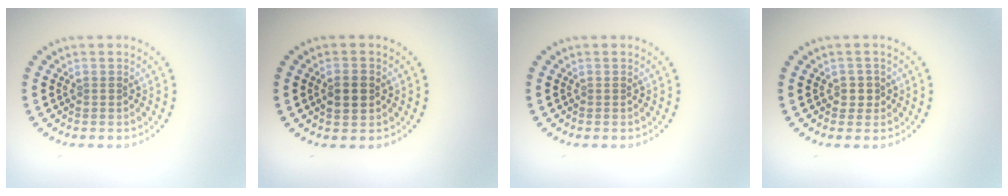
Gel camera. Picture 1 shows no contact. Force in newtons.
{"total": 2.4, "press": 2.4, "slide": 0.1}
{"total": 0.0}
{"total": 1.2, "press": 1.1, "slide": 0.6}